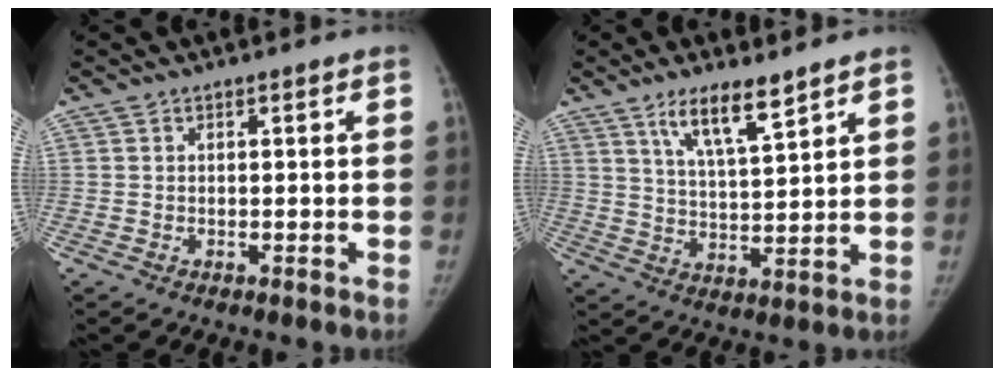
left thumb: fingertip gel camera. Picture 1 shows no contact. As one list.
[{"total": 8.4, "force": [5.7, 1.7, 5.9], "torque": [-0.098, -0.037, 0.109]}]